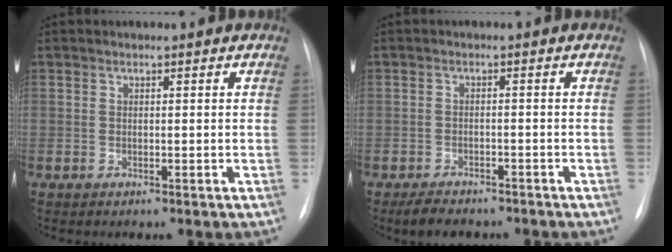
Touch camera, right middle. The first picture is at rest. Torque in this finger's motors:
{"motor_torque": [0.07, -0.07, 0.02, 0.03]}